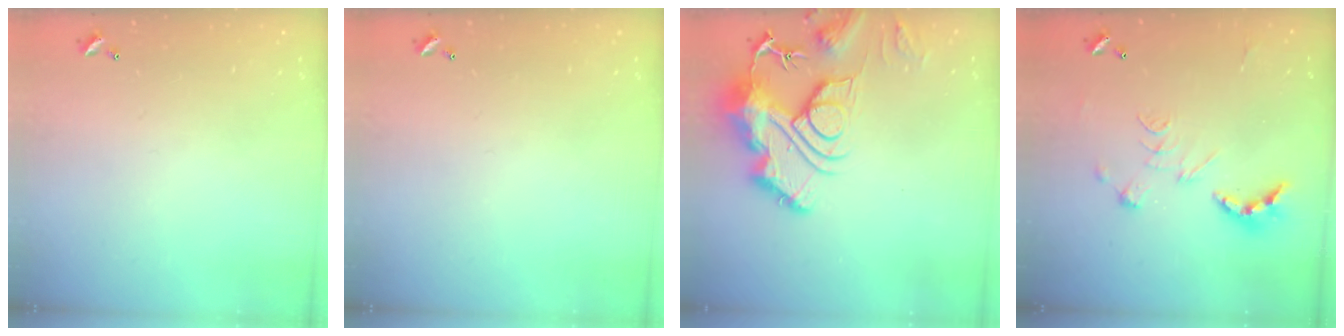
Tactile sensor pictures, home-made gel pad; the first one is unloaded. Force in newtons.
{"total": 0.0}
{"total": 17.8, "press": 17.8, "slide": 1.8}
{"total": 2.5, "press": 2.0, "slide": 1.5}